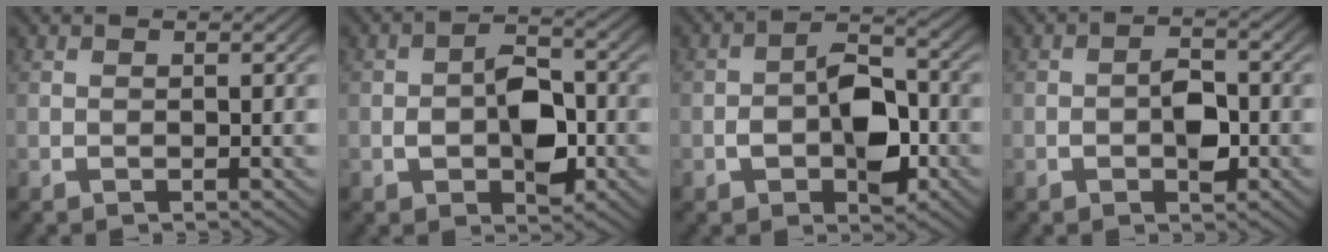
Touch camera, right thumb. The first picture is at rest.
{"total": 6.2, "force": [-0.8, 4.1, 4.5], "torque": [-0.083, -0.017, -0.004]}
{"total": 7.1, "force": [-1.1, 4.7, 5.2], "torque": [-0.098, -0.019, -0.009]}
{"total": 3.7, "force": [-0.6, 2.5, 2.6], "torque": [-0.046, -0.011, -0.003]}